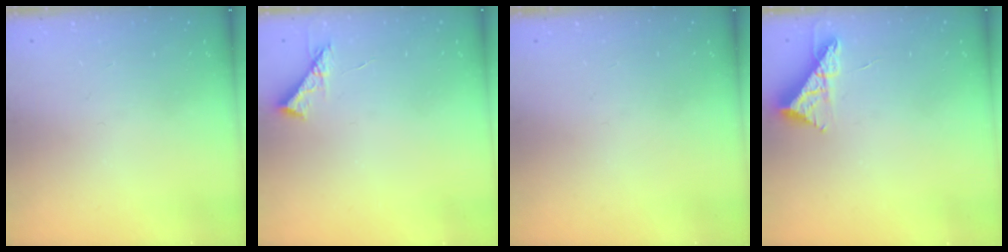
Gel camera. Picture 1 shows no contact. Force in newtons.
{"total": 6.0, "press": 6.0, "slide": 0.5}
{"total": 0.0}
{"total": 8.9, "press": 8.9, "slide": 0.3}